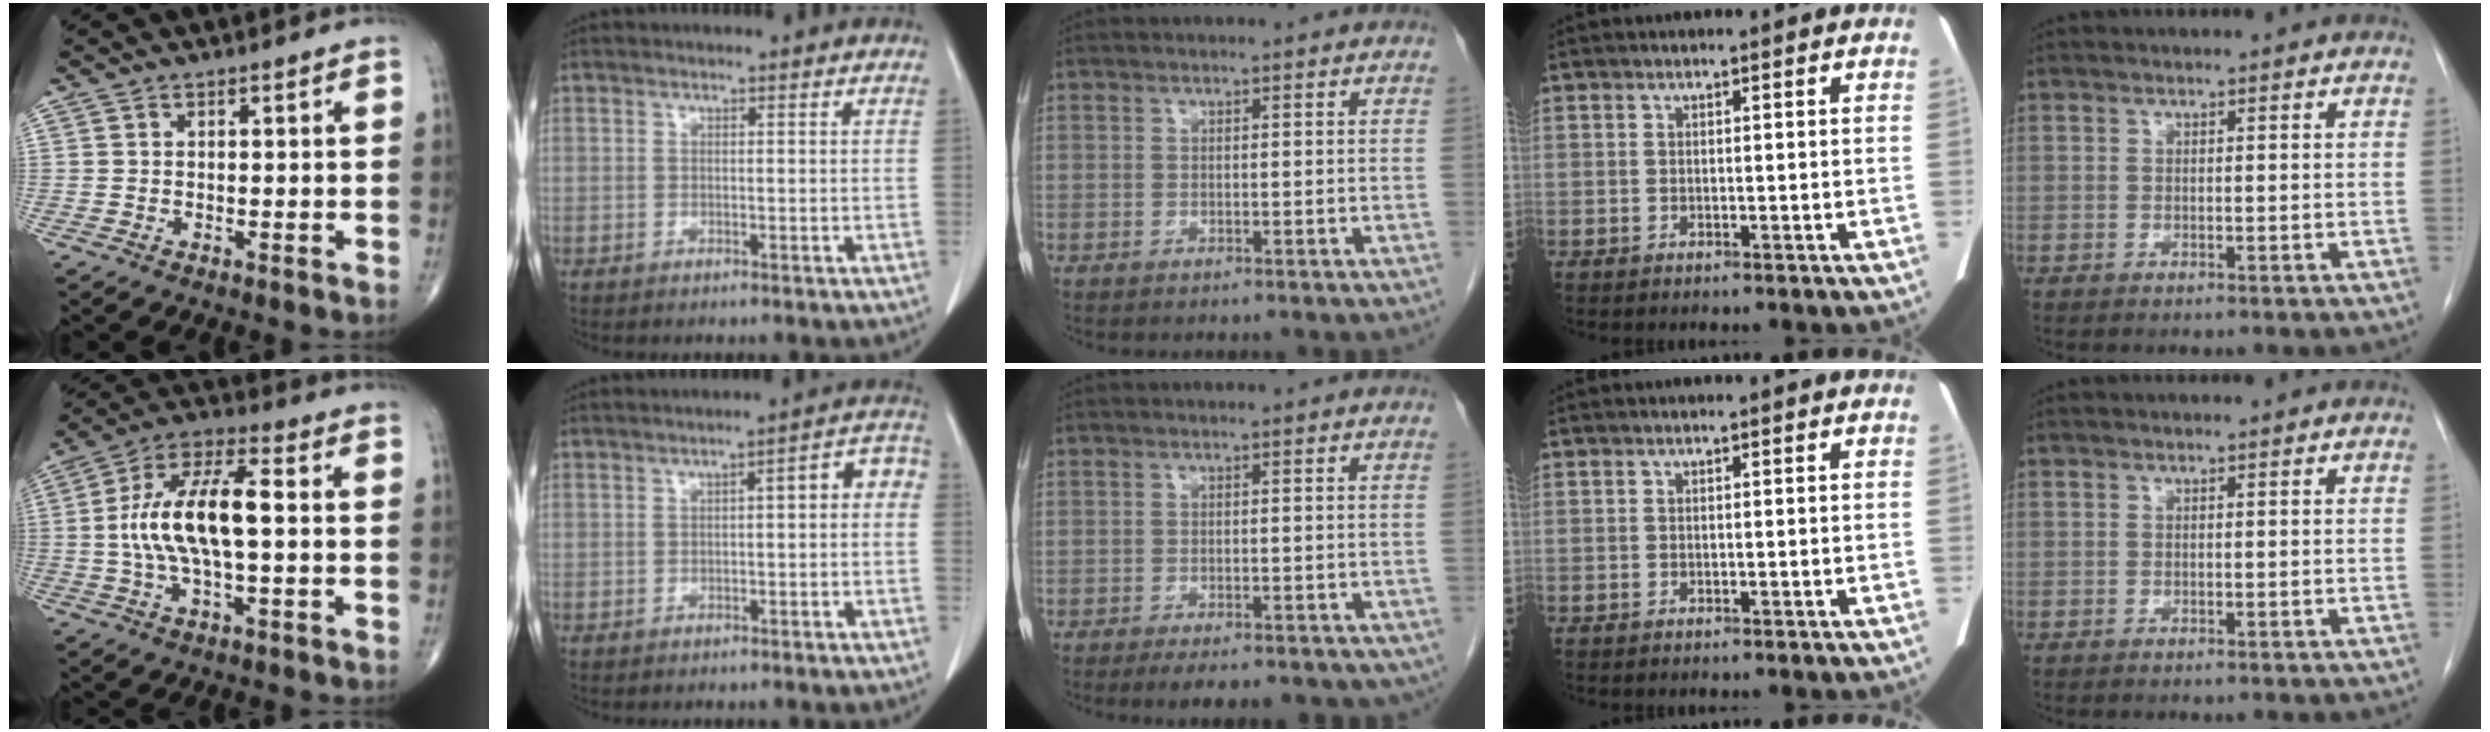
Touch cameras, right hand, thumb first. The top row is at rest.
{"thumb": {"total": 14.9, "force": [0.0, 5.6, 13.8], "torque": [-0.274, 0.030, -0.005]}, "index": {"total": 4.8, "force": [-0.3, 1.5, 4.5], "torque": [-0.051, 0.031, -0.009]}, "middle": {"total": 9.2, "force": [-6.6, 3.7, 5.3], "torque": [-0.064, -0.004, -0.079]}}